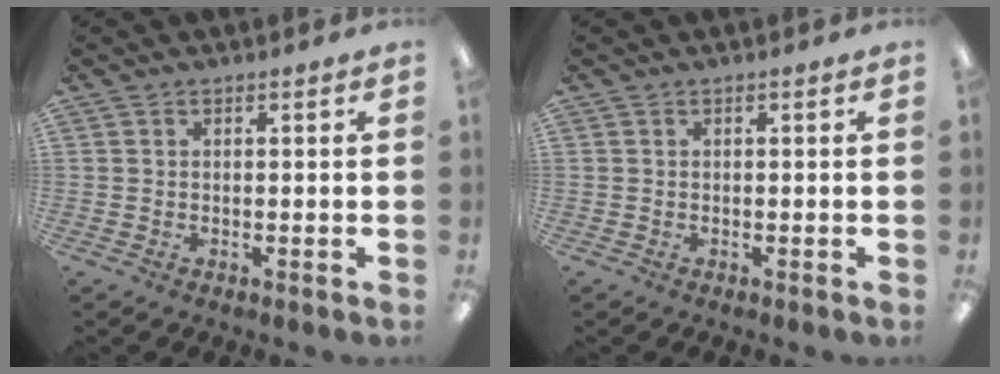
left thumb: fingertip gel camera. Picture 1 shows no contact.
{"total": 0.0}